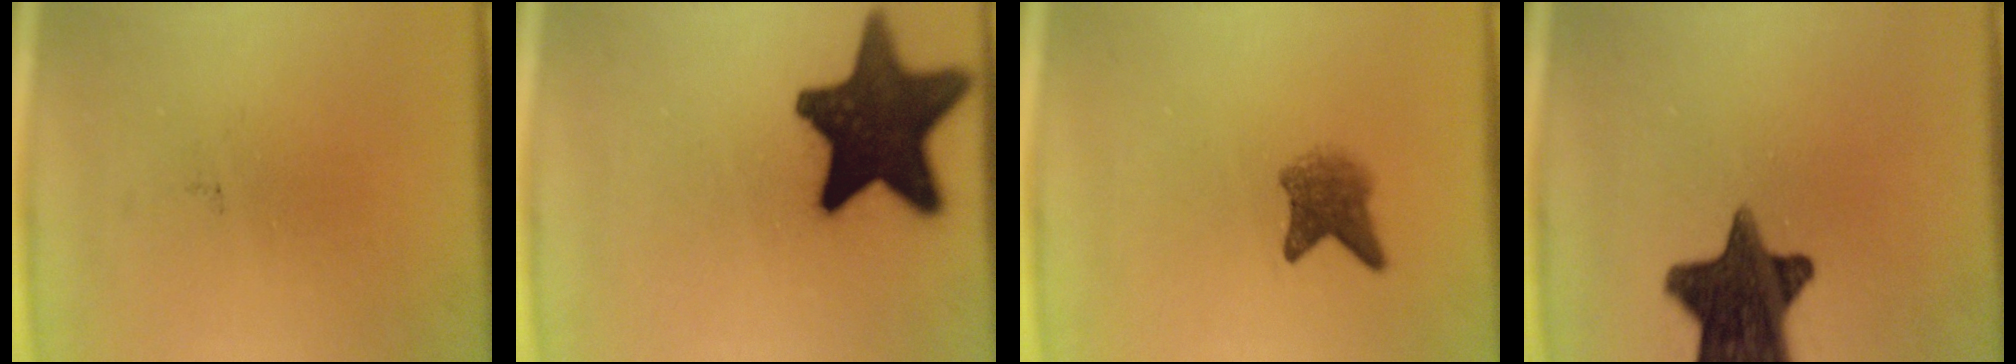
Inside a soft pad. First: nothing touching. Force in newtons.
{"total": 16.7}
{"total": 3.5}
{"total": 14.3}